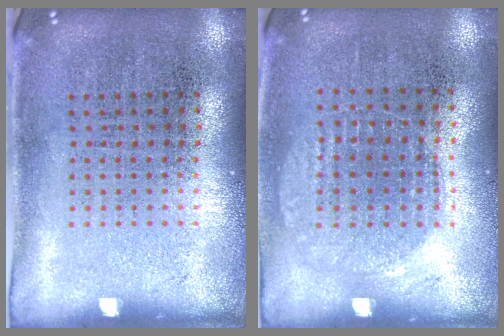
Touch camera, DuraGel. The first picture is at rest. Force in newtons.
{"total": 1.0, "press": 0.9, "slide": 0.4}